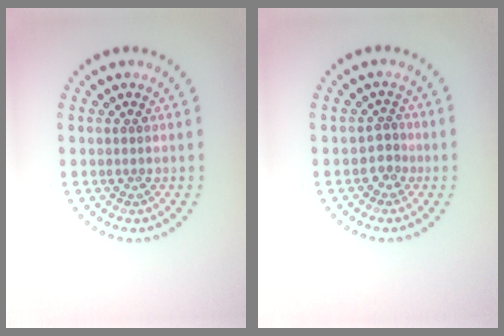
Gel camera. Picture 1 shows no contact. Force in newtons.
{"total": 1.7, "press": 1.2, "slide": 1.2}